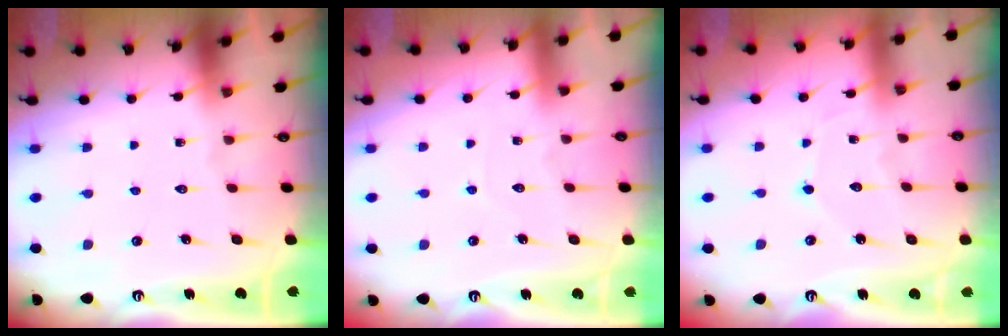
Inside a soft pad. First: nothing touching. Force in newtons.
{"total": 3.0, "press": 2.9, "slide": 0.4}
{"total": 4.2, "press": 4.2, "slide": 0.5}